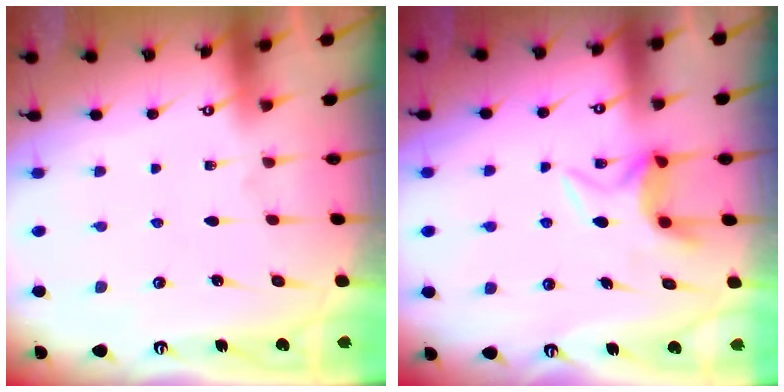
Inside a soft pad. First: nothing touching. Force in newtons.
{"total": 6.8, "press": 6.8, "slide": 0.1}